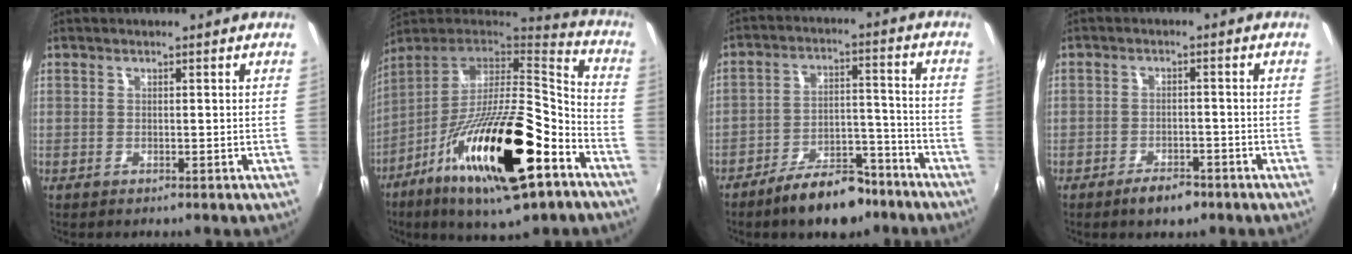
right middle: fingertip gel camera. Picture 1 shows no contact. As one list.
[{"total": 27.8, "force": [-13.0, 8.6, 23.0], "torque": [-0.406, -0.039, -0.227]}, {"total": 11.1, "force": [-8.6, 4.8, 5.2], "torque": [-0.087, 0.030, -0.121]}, {"total": 4.2, "force": [-3.1, 2.0, 2.1], "torque": [-0.045, 0.004, -0.044]}]